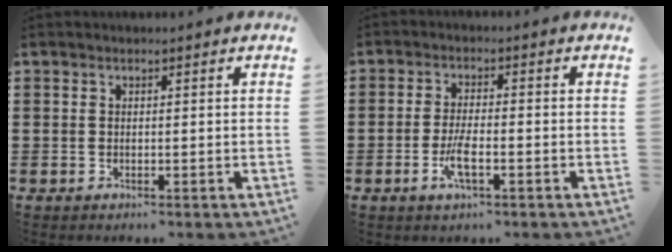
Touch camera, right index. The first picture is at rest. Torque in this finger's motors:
{"motor_torque": [1.05, 1.09, 0.54, 0.16]}